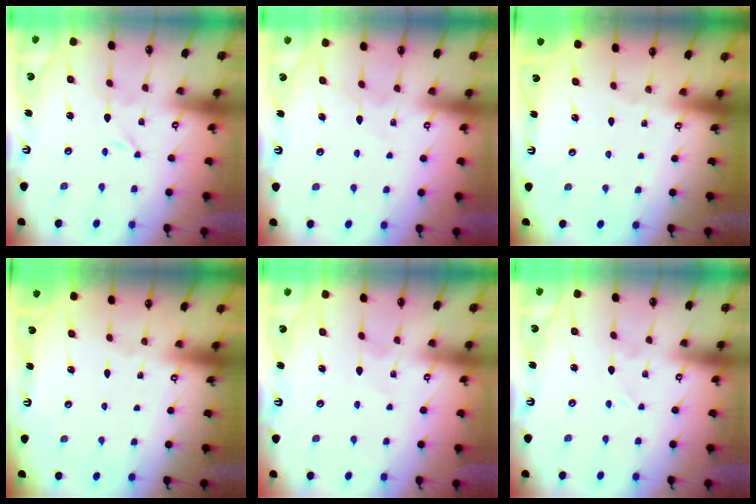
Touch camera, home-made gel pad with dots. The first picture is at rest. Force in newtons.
{"total": 5.3, "press": 5.2, "slide": 0.7}
{"total": 0.0}
{"total": 0.0}
{"total": 3.0, "press": 3.0, "slide": 0.3}
{"total": 2.0, "press": 2.0, "slide": 0.3}